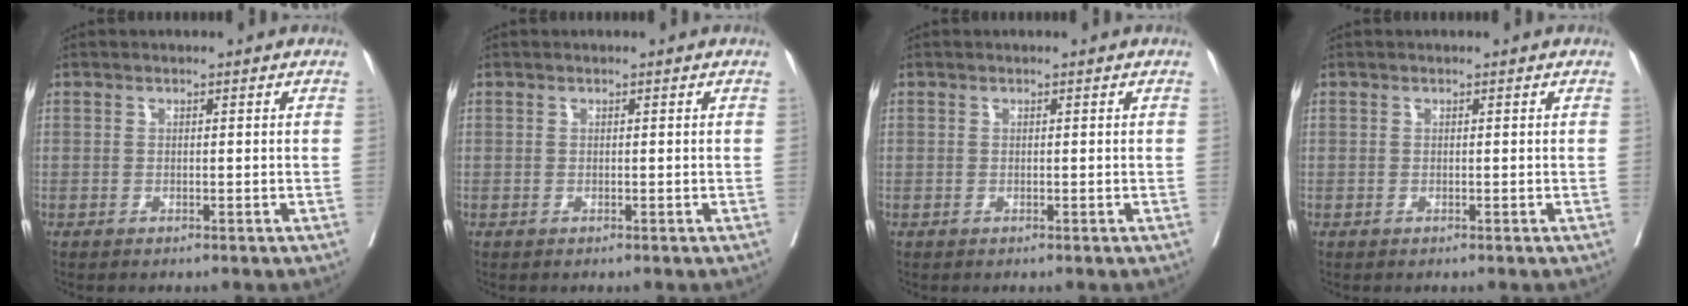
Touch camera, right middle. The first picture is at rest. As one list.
[{"total": 0.0}, {"total": 0.0}, {"total": 0.0}]